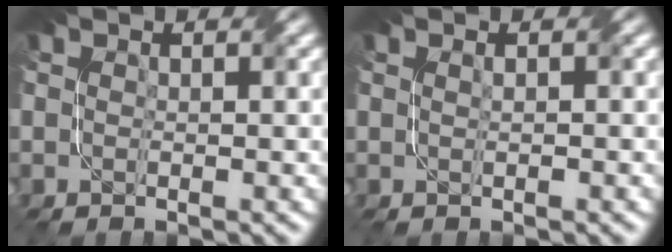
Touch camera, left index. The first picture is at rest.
{"total": 0.9, "force": [0.3, 0.3, 0.7], "torque": [-0.003, -0.003, 0.000]}